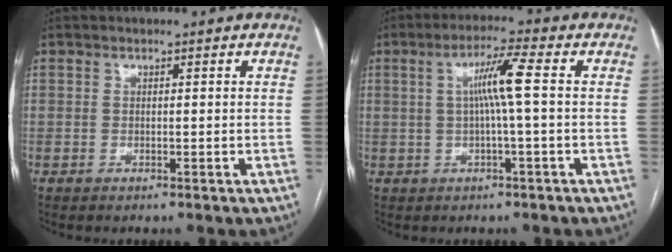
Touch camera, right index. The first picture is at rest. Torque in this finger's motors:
{"motor_torque": [0.35, 0.12, 0.34, 0.11]}